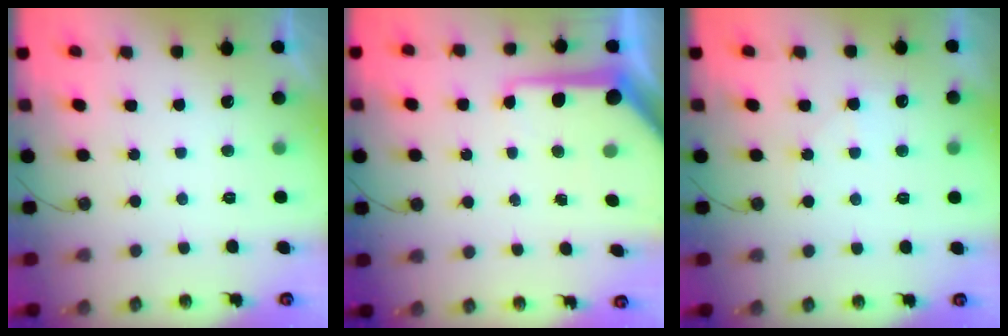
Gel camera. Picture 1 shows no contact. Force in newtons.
{"total": 10.5, "press": 10.4, "slide": 1.1}
{"total": 4.2, "press": 4.1, "slide": 0.5}